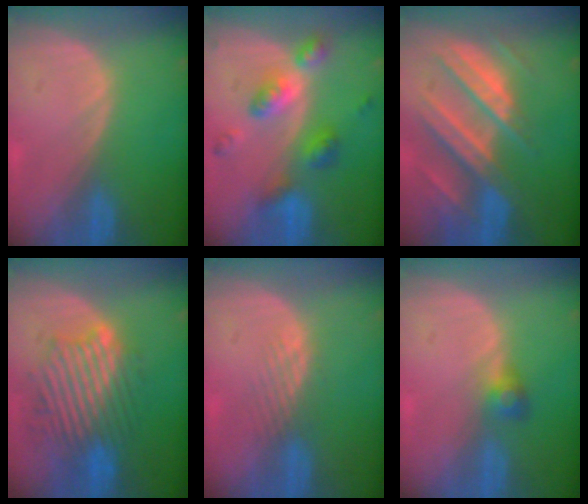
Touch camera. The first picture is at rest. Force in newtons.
{"total": 7.4, "press": 7.4, "slide": 0.5}
{"total": 10.5, "press": 9.2, "slide": 4.9}
{"total": 10.1, "press": 9.7, "slide": 2.6}
{"total": 2.9, "press": 2.3, "slide": 1.8}
{"total": 2.6, "press": 2.5, "slide": 0.7}